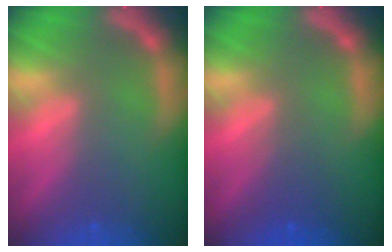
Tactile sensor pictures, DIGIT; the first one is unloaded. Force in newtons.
{"total": 2.0}